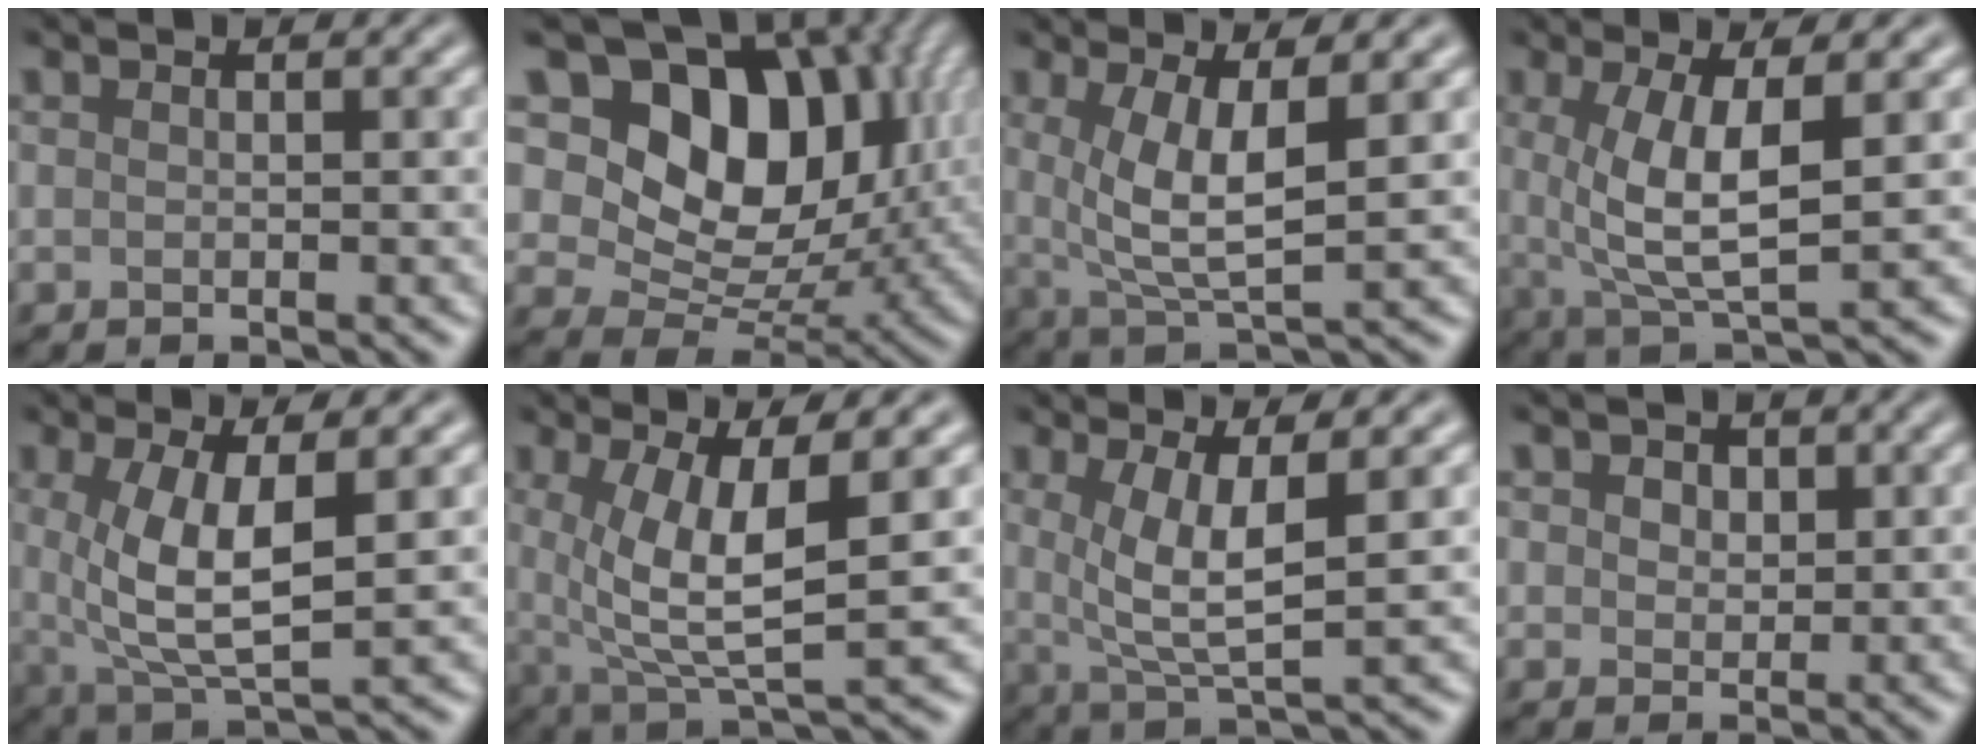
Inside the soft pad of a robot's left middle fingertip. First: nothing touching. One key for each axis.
{"total": 11.7, "fx": 3.7, "fy": 8.3, "fz": 7.4, "tx": -0.113, "ty": 0.002, "tz": 0.081}
{"total": 4.8, "fx": 0.2, "fy": 0.9, "fz": 4.7, "tx": -0.112, "ty": -0.005, "tz": 0.030}
{"total": 5.4, "fx": -0.2, "fy": 1.2, "fz": 5.3, "tx": -0.124, "ty": -0.001, "tz": 0.021}
{"total": 5.4, "fx": -0.1, "fy": 1.4, "fz": 5.3, "tx": -0.128, "ty": -0.001, "tz": 0.022}
{"total": 6.1, "fx": -0.1, "fy": 1.4, "fz": 5.9, "tx": -0.138, "ty": -0.002, "tz": 0.022}
{"total": 4.5, "fx": 0.3, "fy": 0.7, "fz": 4.5, "tx": -0.106, "ty": -0.004, "tz": 0.031}
{"total": 0.9, "fx": 0.5, "fy": 0.8, "fz": 0.0, "tx": -0.013, "ty": 0.010, "tz": 0.020}